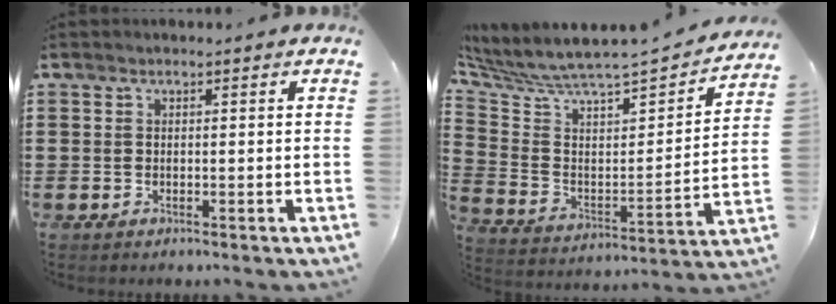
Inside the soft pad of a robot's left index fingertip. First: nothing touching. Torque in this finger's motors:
{"motor_torque": [0.91, -1.23, 0.31, 0.21]}